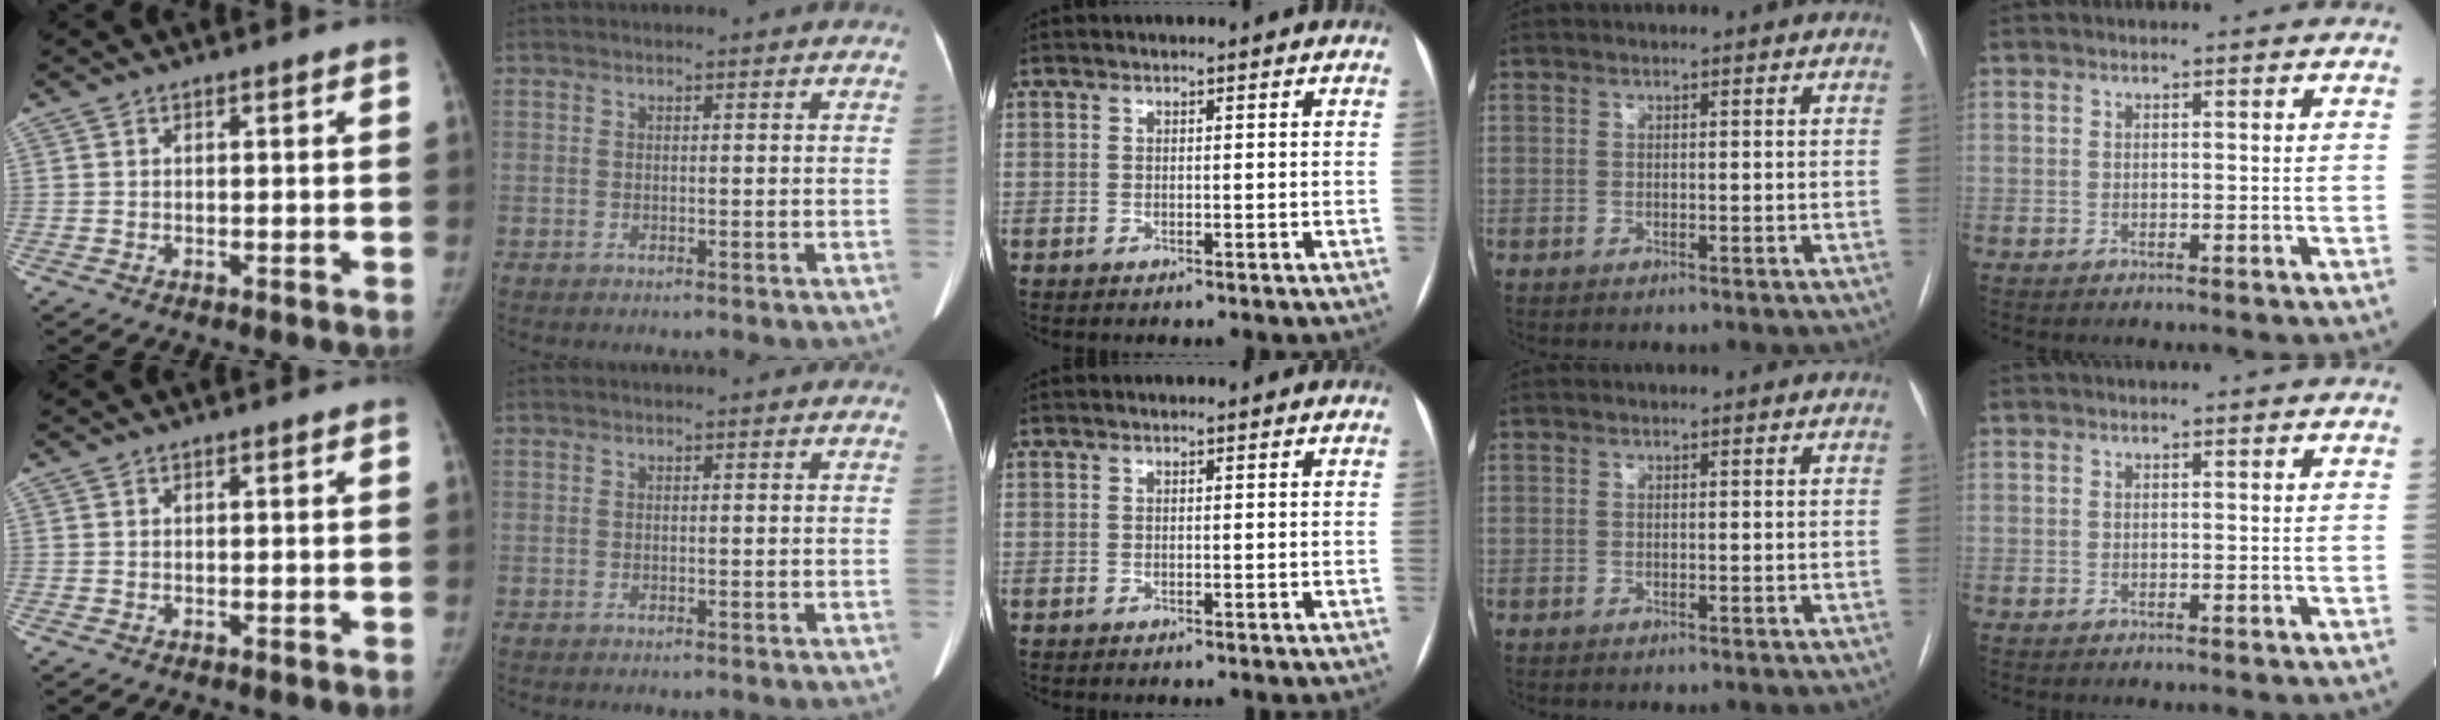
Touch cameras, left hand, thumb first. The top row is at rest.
{}